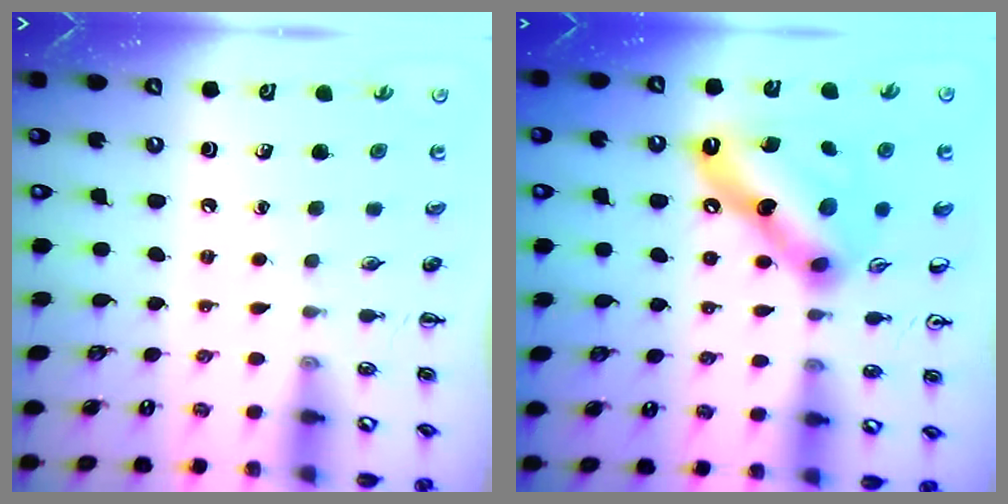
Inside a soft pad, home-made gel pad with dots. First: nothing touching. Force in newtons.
{"total": 17.0, "press": 17.0, "slide": 1.2}